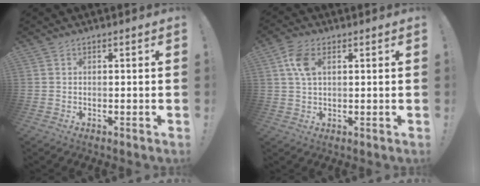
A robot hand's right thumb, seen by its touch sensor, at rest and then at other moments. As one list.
[{"total": 7.2, "force": [2.3, 4.0, 5.5], "torque": [-0.114, 0.001, 0.040]}]